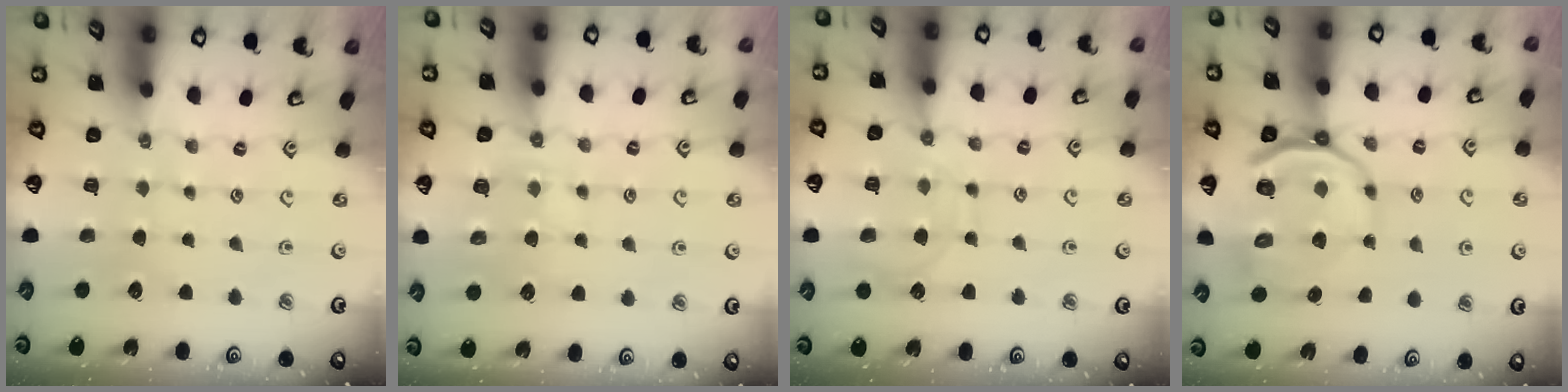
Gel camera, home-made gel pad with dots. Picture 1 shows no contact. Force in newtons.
{"total": 8.6, "press": 8.6, "slide": 0.2}
{"total": 8.6, "press": 8.6, "slide": 0.6}
{"total": 11.0, "press": 10.6, "slide": 2.7}